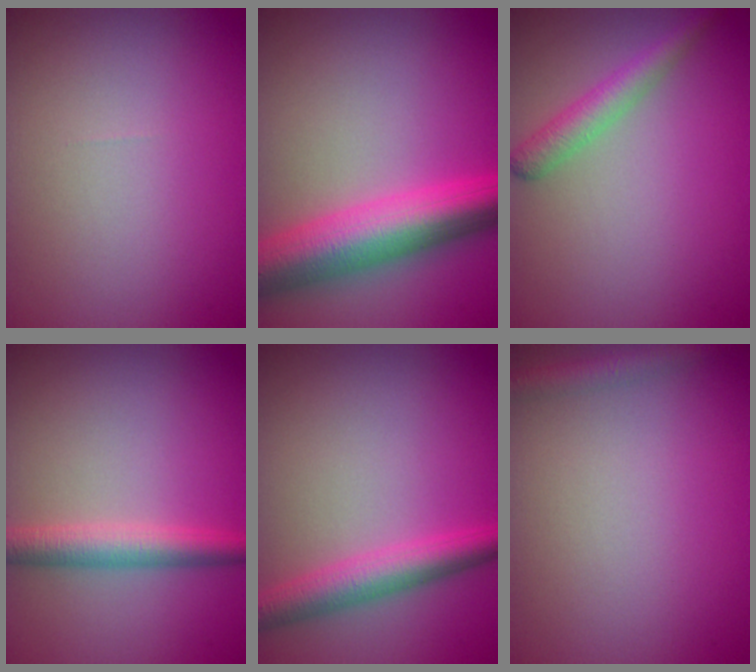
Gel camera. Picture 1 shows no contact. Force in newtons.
{"total": 8.0, "press": 8.0, "slide": 0.2}
{"total": 2.5, "press": 2.5, "slide": 0.1}
{"total": 3.3, "press": 3.3, "slide": 0.1}
{"total": 3.8, "press": 3.8, "slide": 0.2}
{"total": 1.8, "press": 1.8, "slide": 0.1}